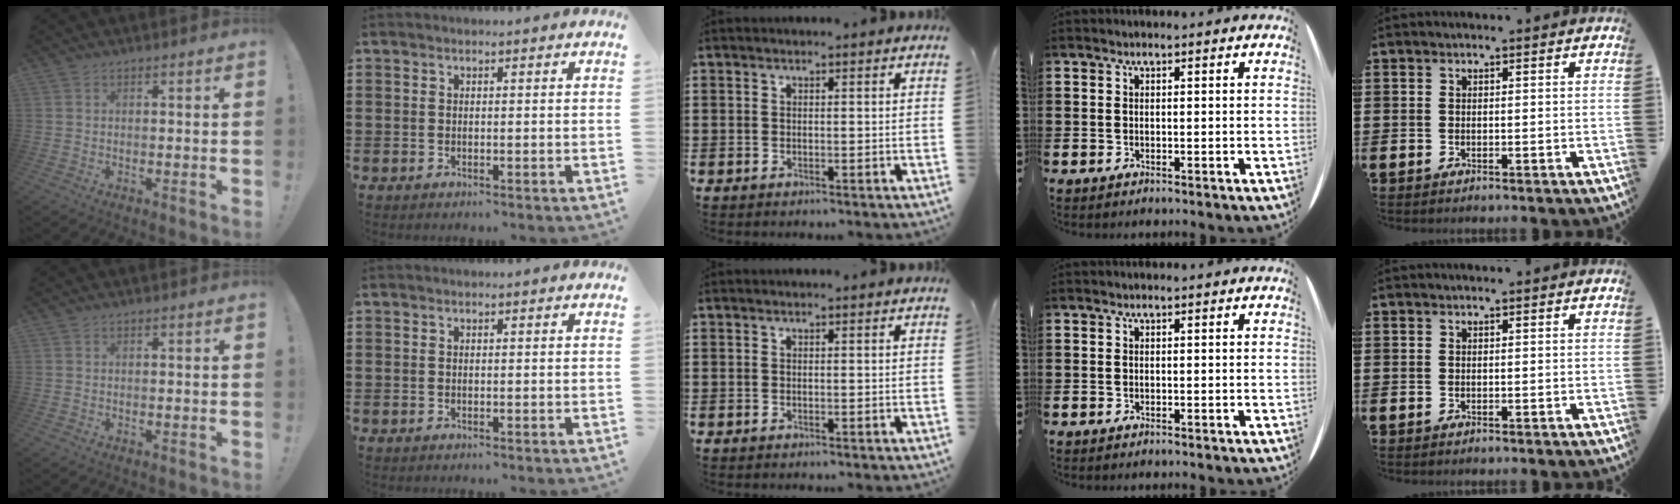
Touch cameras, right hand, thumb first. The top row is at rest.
{}